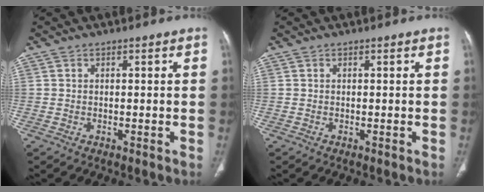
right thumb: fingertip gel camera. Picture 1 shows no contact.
{"total": 0.0}